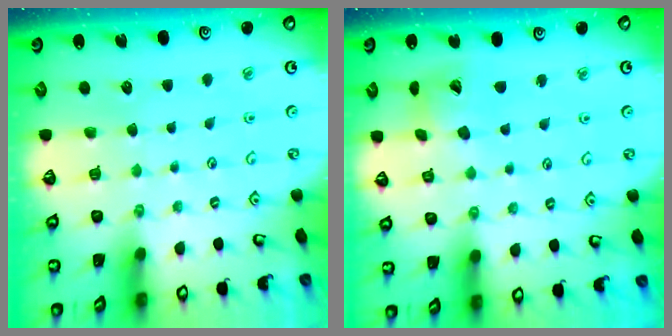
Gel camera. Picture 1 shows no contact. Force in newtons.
{"total": 10.3, "press": 10.2, "slide": 1.4}